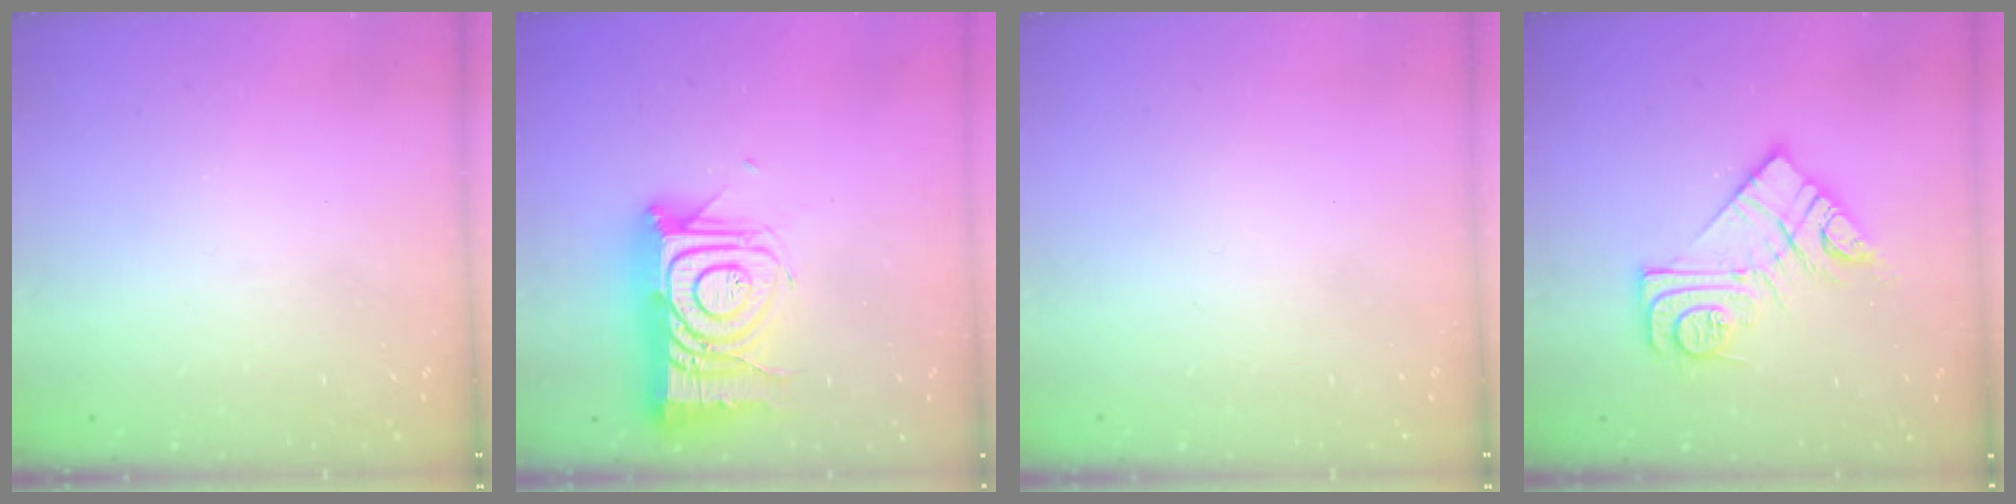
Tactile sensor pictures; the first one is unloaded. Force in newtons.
{"total": 16.7, "press": 16.6, "slide": 1.4}
{"total": 1.8, "press": 1.8, "slide": 0.2}
{"total": 13.6, "press": 13.6, "slide": 0.9}